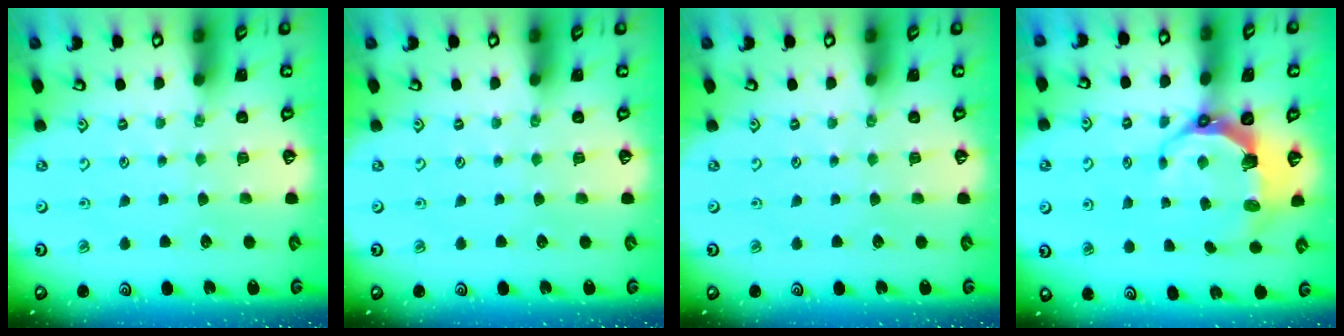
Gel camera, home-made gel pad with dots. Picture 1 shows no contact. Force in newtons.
{"total": 0.0}
{"total": 0.0}
{"total": 8.2, "press": 6.4, "slide": 5.2}